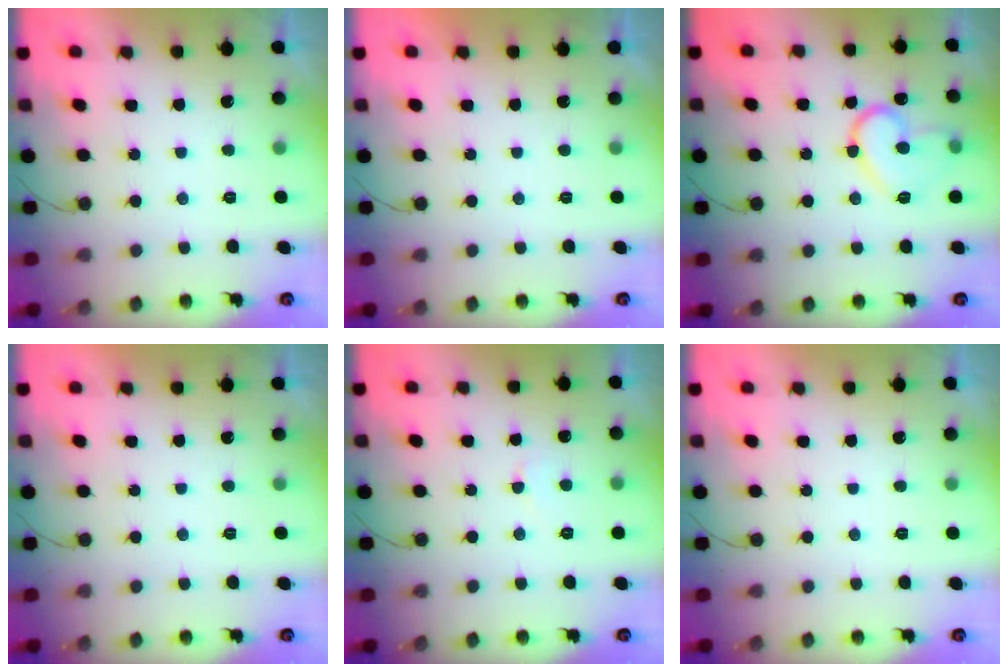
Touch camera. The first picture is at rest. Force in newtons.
{"total": 1.7, "press": 1.7, "slide": 0.1}
{"total": 13.7, "press": 13.6, "slide": 1.4}
{"total": 1.8, "press": 1.8, "slide": 0.1}
{"total": 3.5, "press": 3.4, "slide": 0.4}
{"total": 0.0}